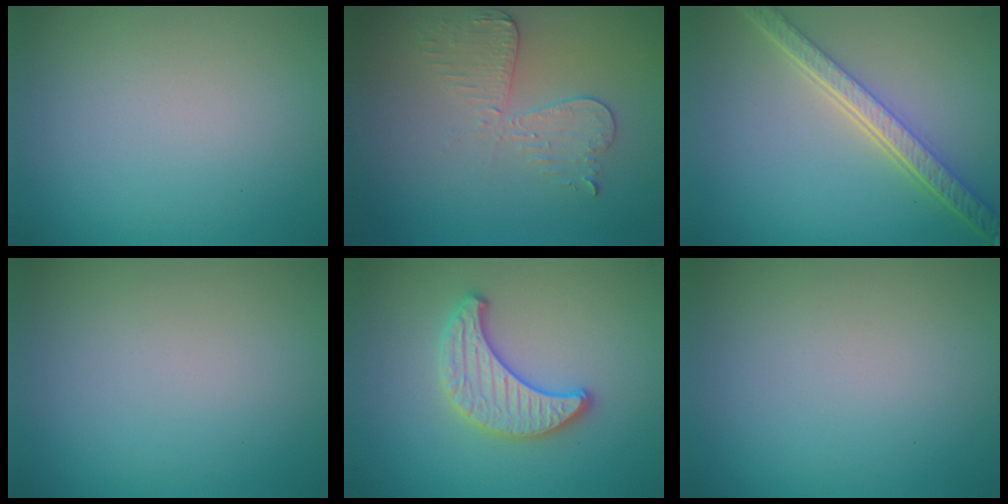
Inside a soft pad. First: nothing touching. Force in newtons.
{"total": 2.9, "press": 2.7, "slide": 1.2}
{"total": 5.9, "press": 4.3, "slide": 4.0}
{"total": 0.0}
{"total": 3.4, "press": 3.3, "slide": 0.5}
{"total": 0.0}